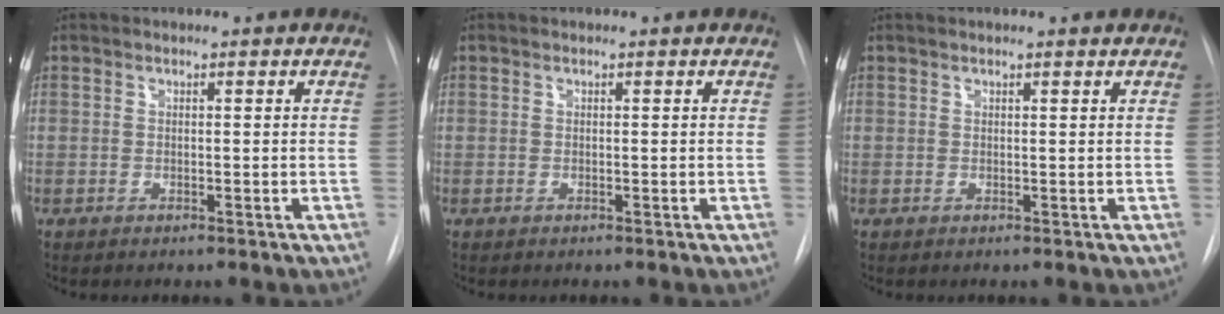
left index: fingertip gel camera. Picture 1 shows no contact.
{"total": 0.0}
{"total": 1.5, "force": [1.3, 0.0, 0.6], "torque": [-0.010, 0.009, 0.015]}